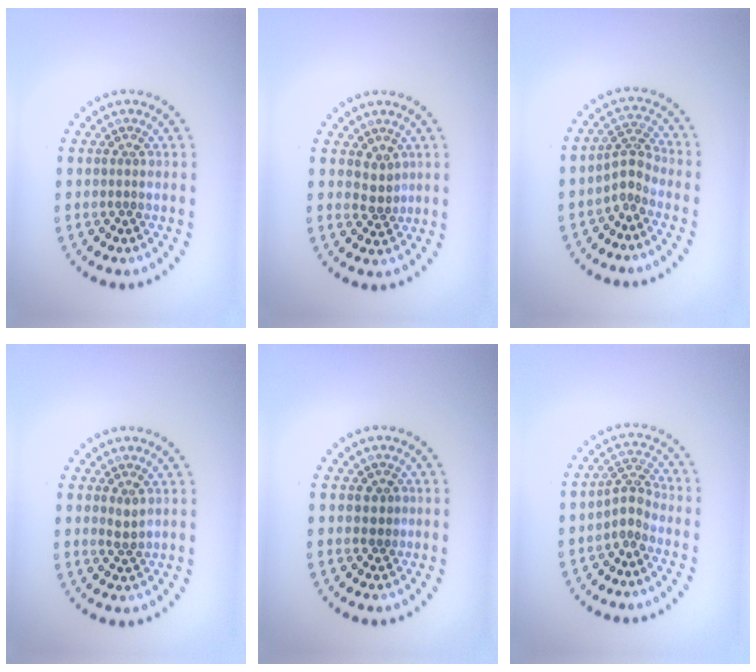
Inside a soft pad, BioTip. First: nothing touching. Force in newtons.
{"total": 1.6, "press": 1.2, "slide": 1.0}
{"total": 2.3, "press": 1.5, "slide": 1.7}
{"total": 1.0, "press": 0.8, "slide": 0.6}
{"total": 1.1, "press": 1.0, "slide": 0.3}
{"total": 2.2, "press": 1.5, "slide": 1.6}